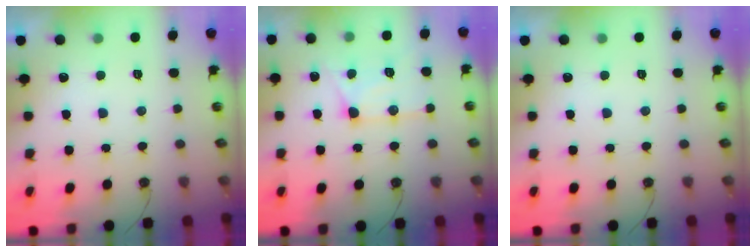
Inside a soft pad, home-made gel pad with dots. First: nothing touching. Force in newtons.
{"total": 13.6, "press": 13.5, "slide": 1.3}
{"total": 0.0}